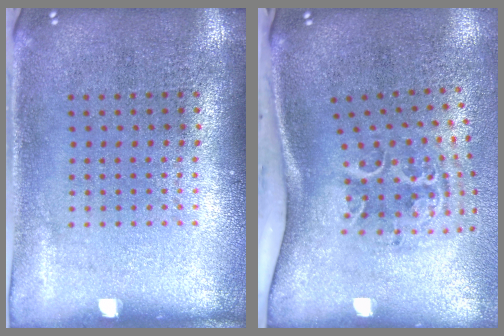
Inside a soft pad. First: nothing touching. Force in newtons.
{"total": 2.3, "press": 1.4, "slide": 1.9}